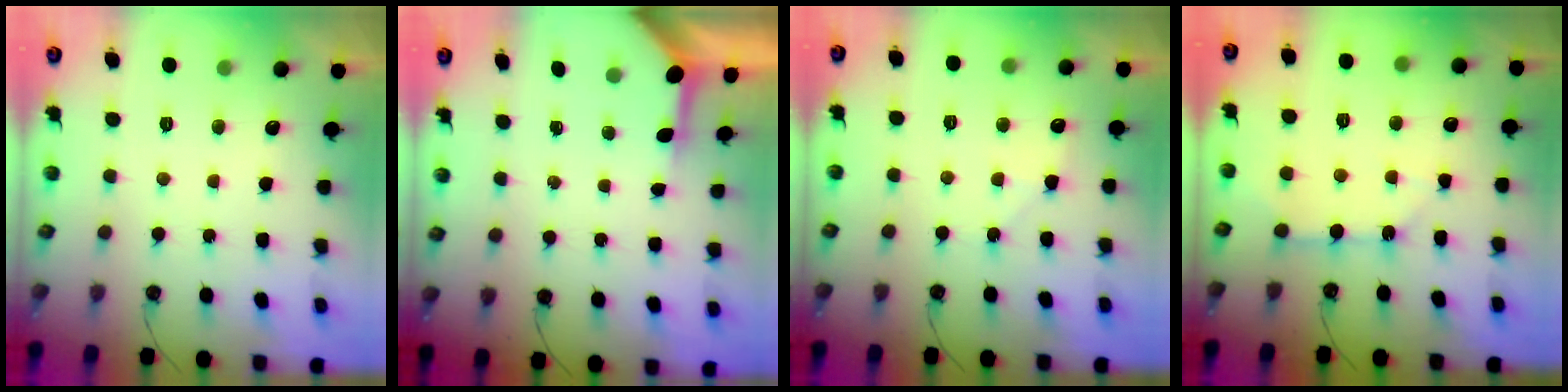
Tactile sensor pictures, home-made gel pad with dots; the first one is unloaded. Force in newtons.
{"total": 3.4, "press": 3.4, "slide": 0.5}
{"total": 5.8, "press": 5.8, "slide": 0.9}
{"total": 6.3, "press": 6.3, "slide": 0.6}